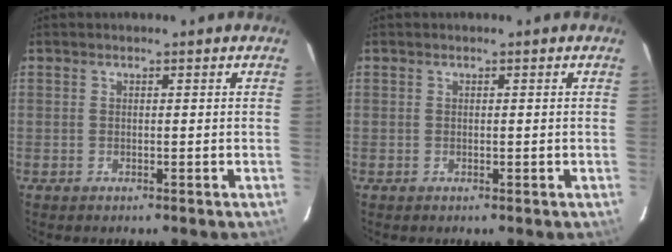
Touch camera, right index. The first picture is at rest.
{"total": 0.0}